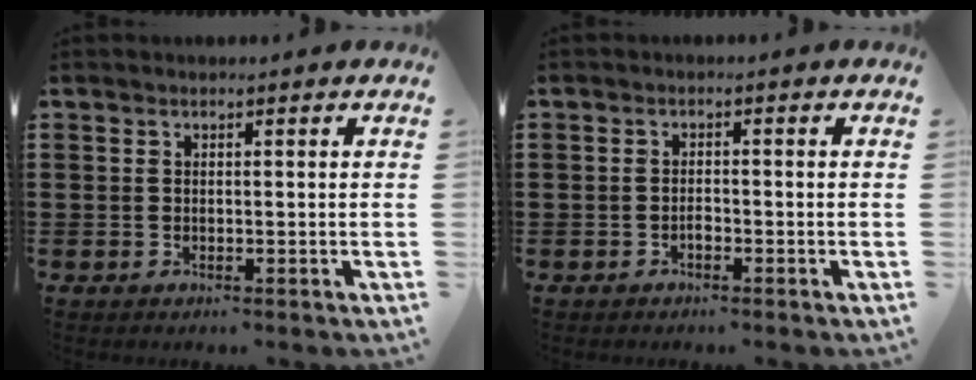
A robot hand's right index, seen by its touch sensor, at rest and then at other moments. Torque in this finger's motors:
{"motor_torque": [0.68, 0.64, 0.06, 0.00]}